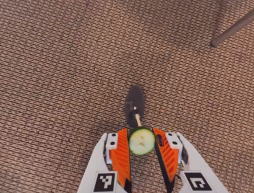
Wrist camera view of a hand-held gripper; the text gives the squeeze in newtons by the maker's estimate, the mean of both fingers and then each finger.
{"total": 9.5, "left": 9.4, "right": 9.6}